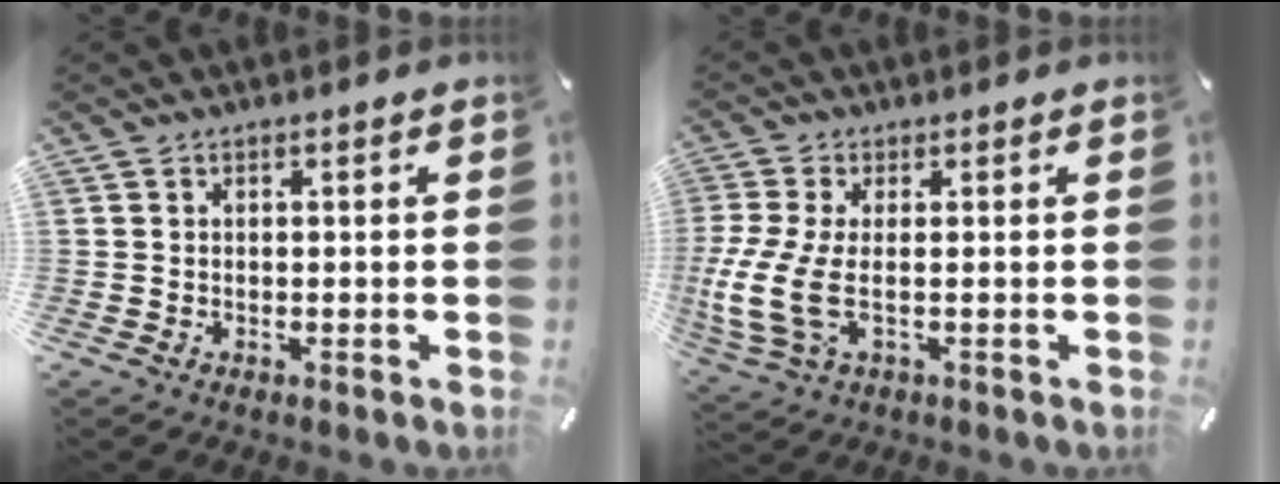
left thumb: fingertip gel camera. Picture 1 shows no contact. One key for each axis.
{"total": 9.8, "fx": -0.4, "fy": 4.3, "fz": 8.8, "tx": -0.201, "ty": -0.021, "tz": -0.003}